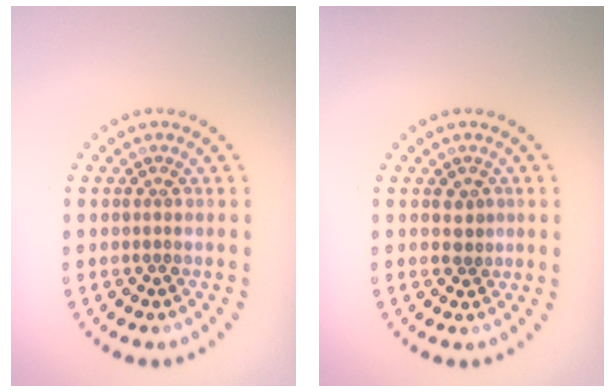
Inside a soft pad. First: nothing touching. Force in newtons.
{"total": 1.2, "press": 1.0, "slide": 0.7}